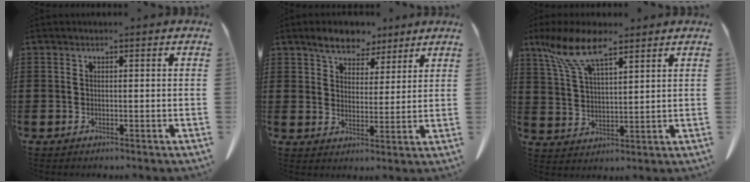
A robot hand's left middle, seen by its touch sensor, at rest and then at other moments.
{"total": 6.1, "force": [5.0, 2.9, 1.7], "torque": [-0.045, -0.008, 0.094]}
{"total": 9.0, "force": [6.5, 2.6, 5.7], "torque": [-0.138, -0.014, 0.117]}